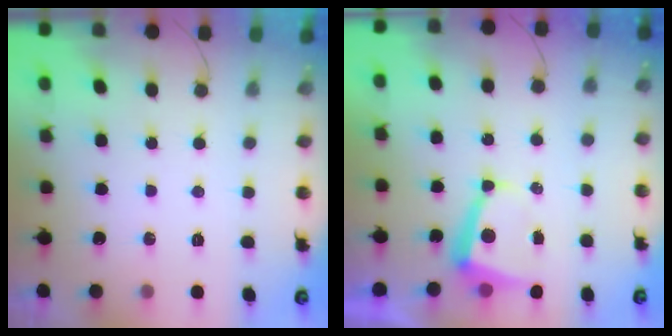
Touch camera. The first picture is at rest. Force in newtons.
{"total": 6.2, "press": 6.1, "slide": 0.9}